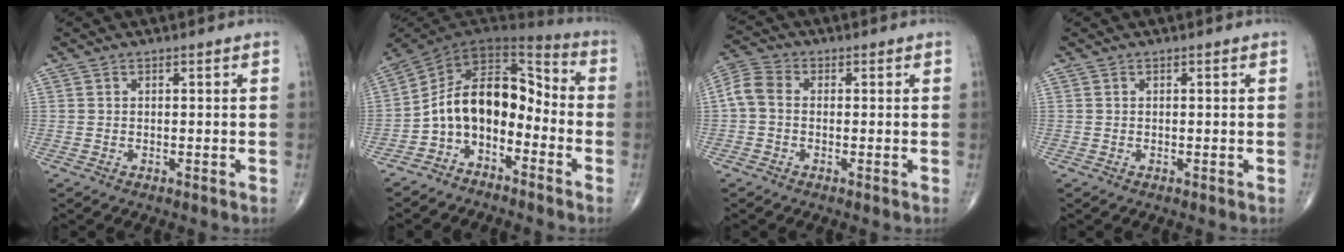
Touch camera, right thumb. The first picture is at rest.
{"total": 13.4, "force": [-4.4, 8.5, 9.4], "torque": [-0.127, 0.096, -0.091]}
{"total": 5.1, "force": [-0.2, 3.7, 3.5], "torque": [-0.073, 0.015, -0.017]}
{"total": 0.0}